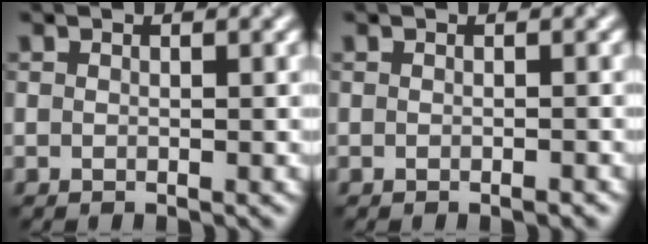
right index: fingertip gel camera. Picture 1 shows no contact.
{"total": 0.8, "force": [-0.5, 0.1, 0.6], "torque": [-0.007, -0.001, -0.004]}